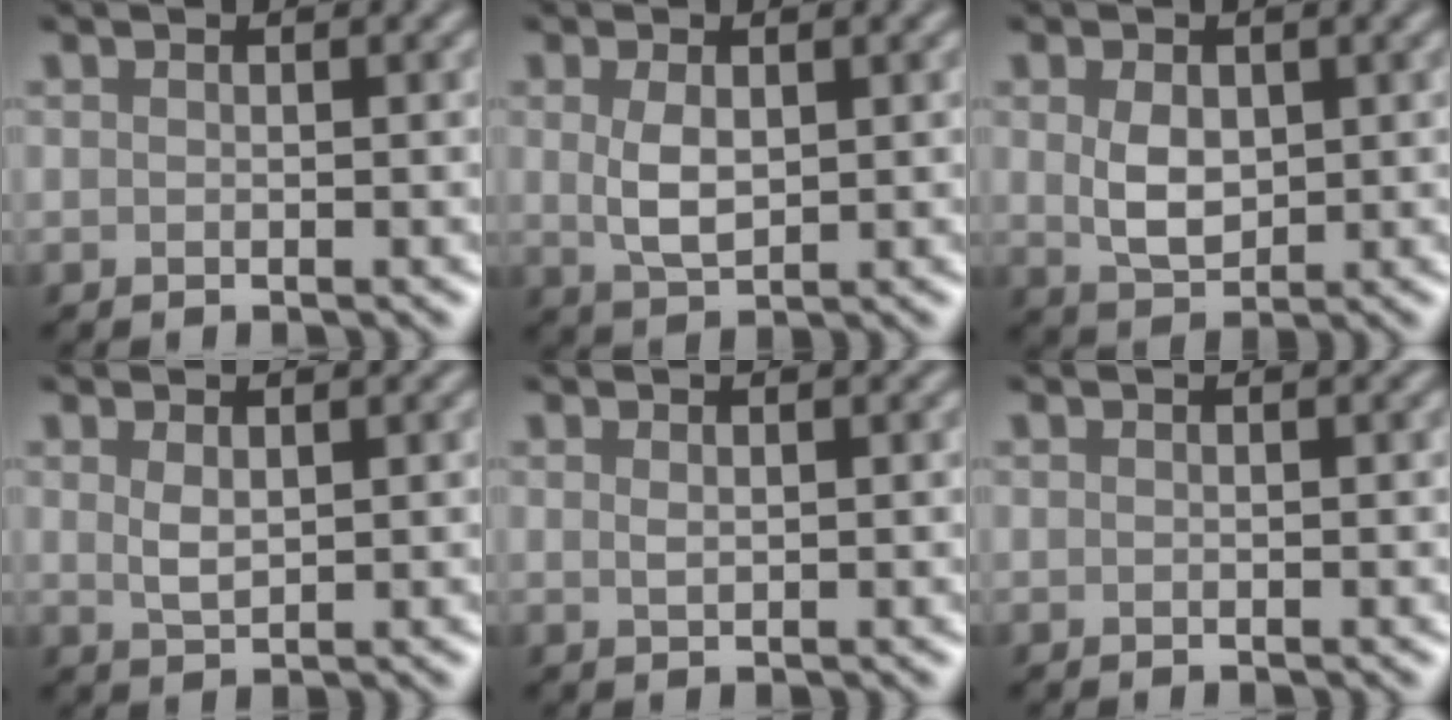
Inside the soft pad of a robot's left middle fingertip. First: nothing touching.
{"total": 2.9, "force": [0.5, 1.5, 2.4], "torque": [-0.057, -0.002, 0.014]}
{"total": 3.3, "force": [0.5, 2.2, 2.4], "torque": [-0.054, -0.002, 0.014]}
{"total": 1.7, "force": [0.7, 0.7, 1.3], "torque": [-0.030, -0.003, 0.018]}
{"total": 0.7, "force": [0.3, 0.3, 0.6], "torque": [-0.013, -0.001, 0.008]}
{"total": 0.0}